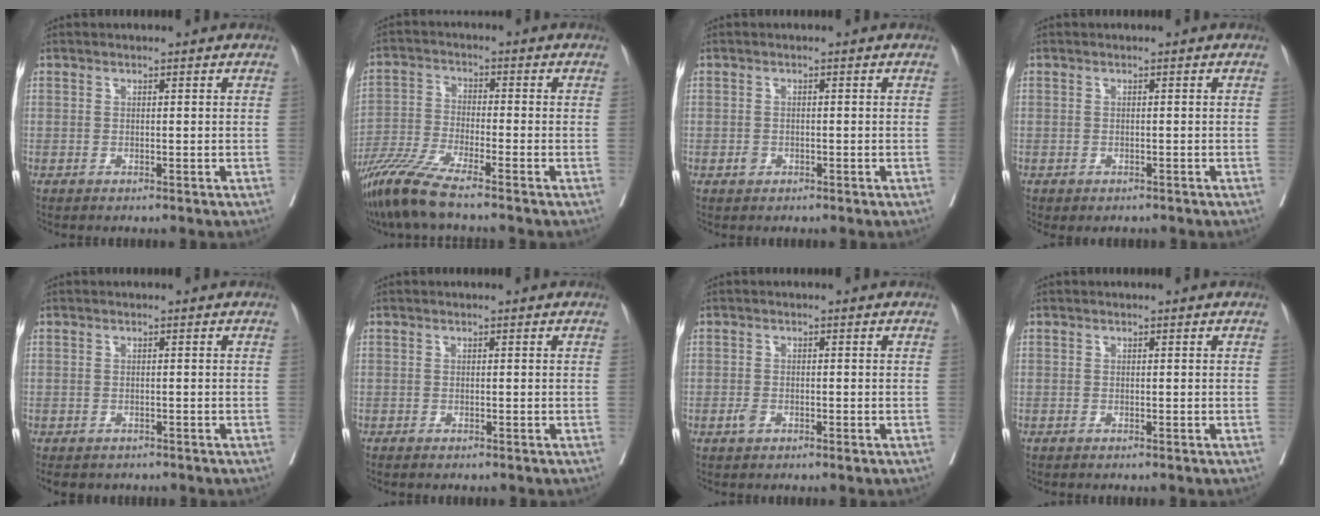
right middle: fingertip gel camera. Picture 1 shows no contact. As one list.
[{"total": 8.8, "force": [-7.0, -0.3, 5.2], "torque": [-0.107, -0.034, -0.141]}, {"total": 1.0, "force": [-0.5, 0.8, 0.4], "torque": [-0.004, 0.003, -0.006]}, {"total": 1.5, "force": [-1.3, 0.7, 0.4], "torque": [-0.009, -0.003, -0.017]}, {"total": 4.7, "force": [-3.7, 2.5, 1.5], "torque": [-0.028, -0.004, -0.048]}, {"total": 0.6, "force": [-0.5, 0.2, 0.3], "torque": [-0.008, -0.002, -0.008]}, {"total": 1.8, "force": [-0.8, 0.9, 1.3], "torque": [-0.023, 0.001, -0.013]}, {"total": 0.0}]